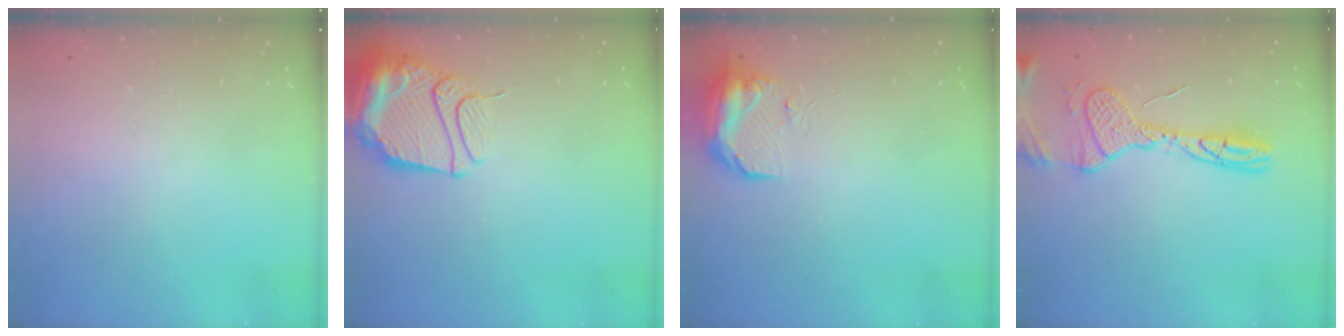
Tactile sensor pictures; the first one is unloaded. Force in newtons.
{"total": 13.8, "press": 13.7, "slide": 1.4}
{"total": 17.0, "press": 11.4, "slide": 12.7}
{"total": 14.2, "press": 14.2, "slide": 1.3}